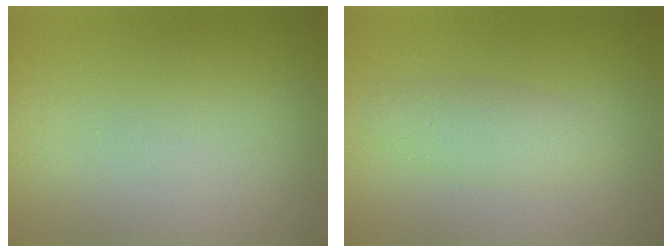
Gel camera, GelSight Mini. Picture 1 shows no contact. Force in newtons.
{"total": 2.3, "press": 2.3, "slide": 0.1}